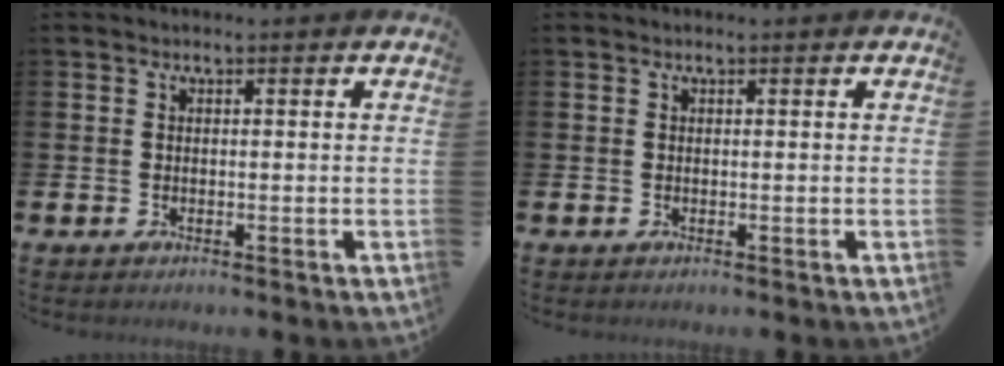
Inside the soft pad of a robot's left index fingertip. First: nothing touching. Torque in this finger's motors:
{"motor_torque": [0.13, -0.16, 0.01, -0.01]}